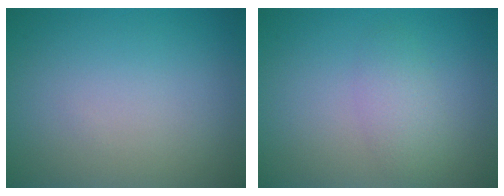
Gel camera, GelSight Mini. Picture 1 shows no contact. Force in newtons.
{"total": 2.2, "press": 2.2, "slide": 0.1}